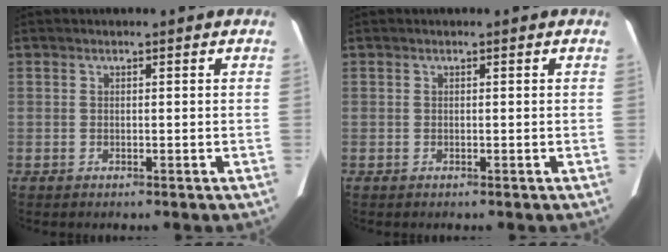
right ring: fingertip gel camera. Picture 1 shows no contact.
{"total": 0.0}